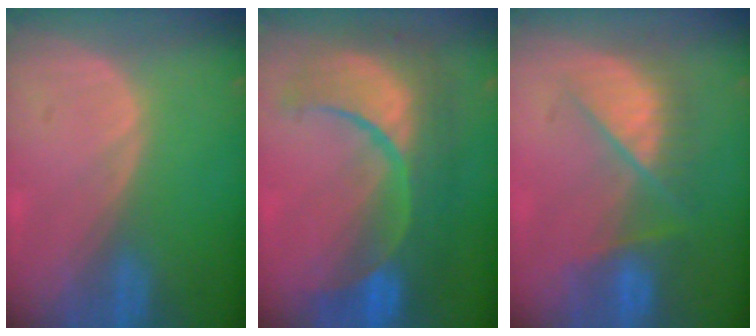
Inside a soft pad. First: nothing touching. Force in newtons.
{"total": 12.3, "press": 12.2, "slide": 1.4}
{"total": 7.3, "press": 7.3, "slide": 0.6}